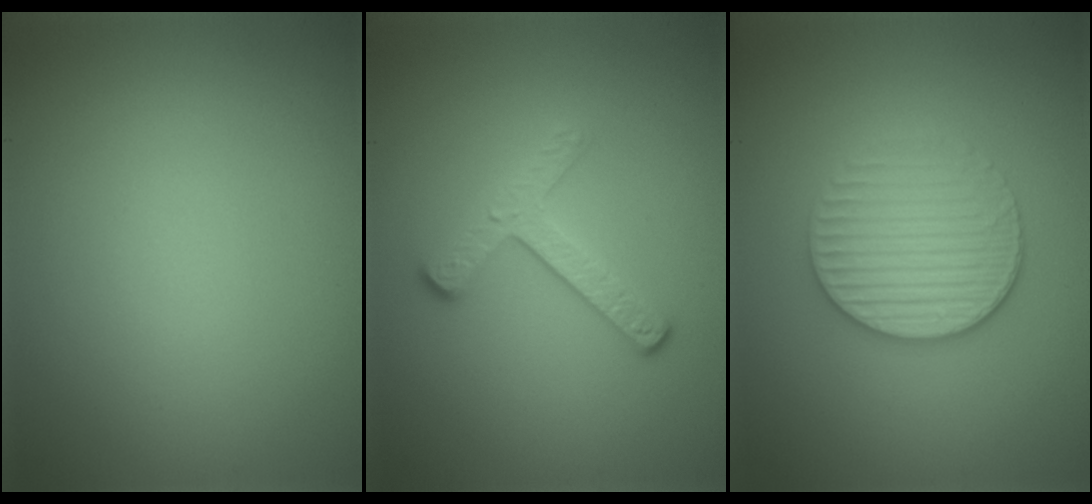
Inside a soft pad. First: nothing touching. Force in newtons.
{"total": 3.2, "press": 2.5, "slide": 2.0}
{"total": 4.0, "press": 3.5, "slide": 2.0}